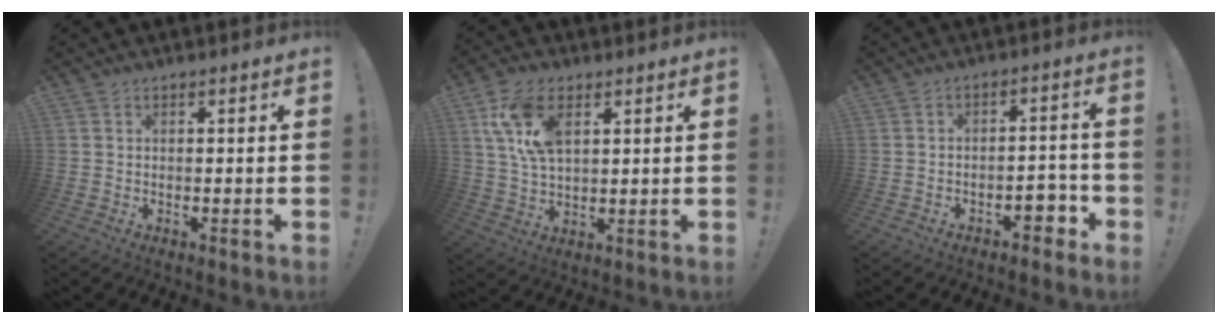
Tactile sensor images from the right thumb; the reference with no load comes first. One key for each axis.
{"total": 12.4, "fx": 5.0, "fy": 7.0, "fz": 8.9, "tx": -0.188, "ty": 0.000, "tz": 0.093}
{"total": 5.9, "fx": -3.5, "fy": 3.1, "fz": 3.7, "tx": -0.040, "ty": 0.017, "tz": -0.059}